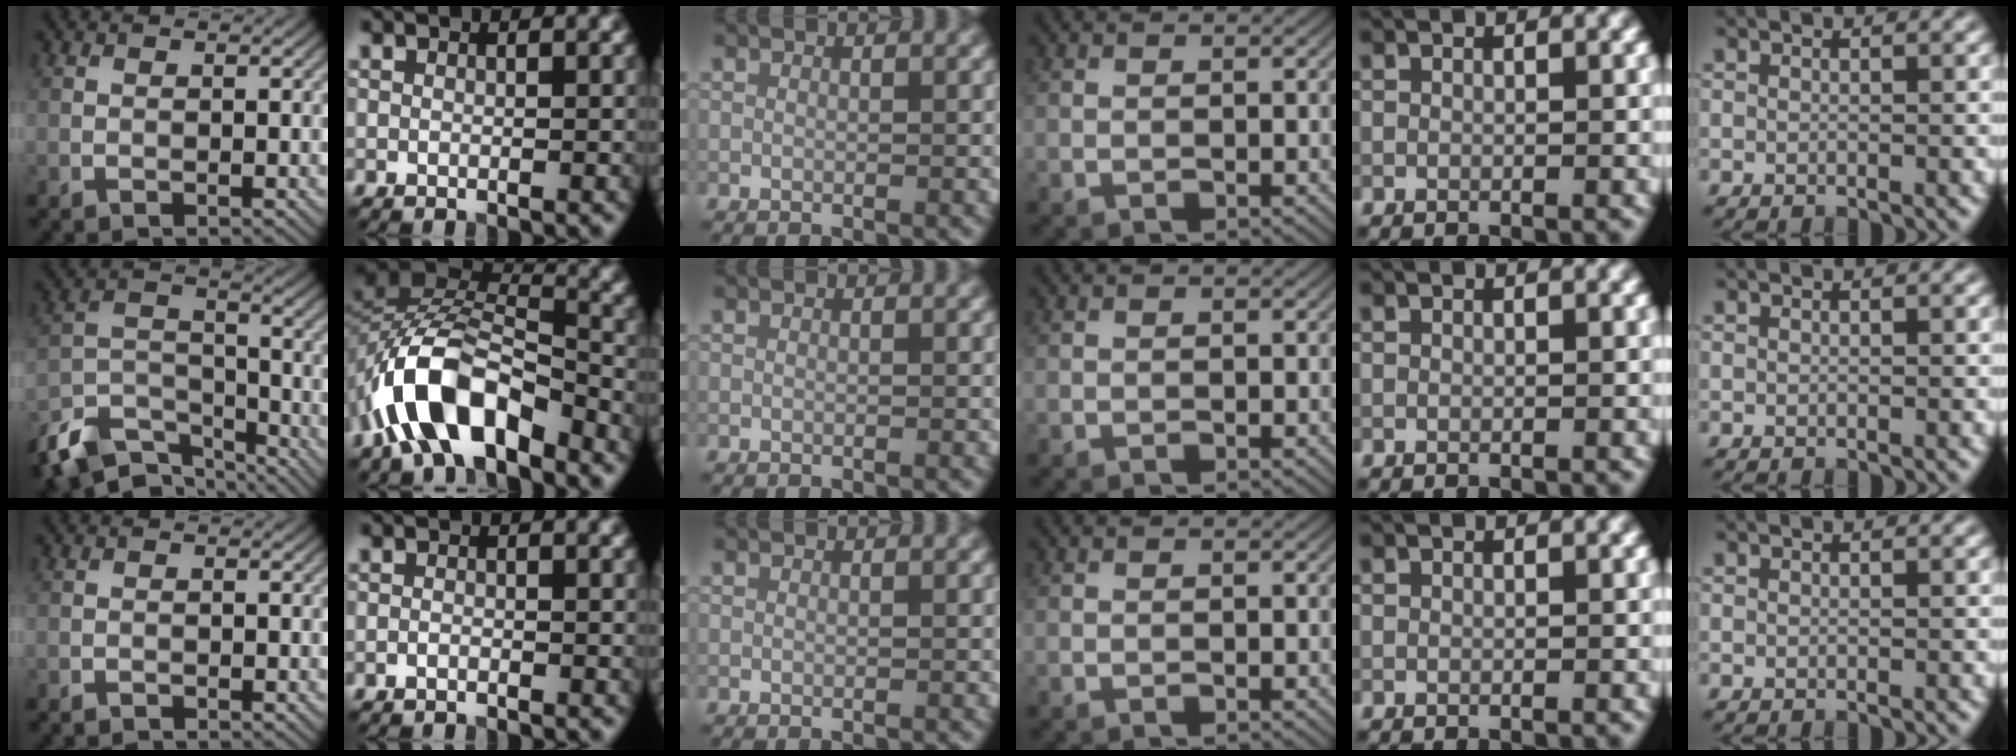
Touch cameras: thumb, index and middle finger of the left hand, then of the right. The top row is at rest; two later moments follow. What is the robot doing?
{"motion": "lift_and_place", "object": "coin"}